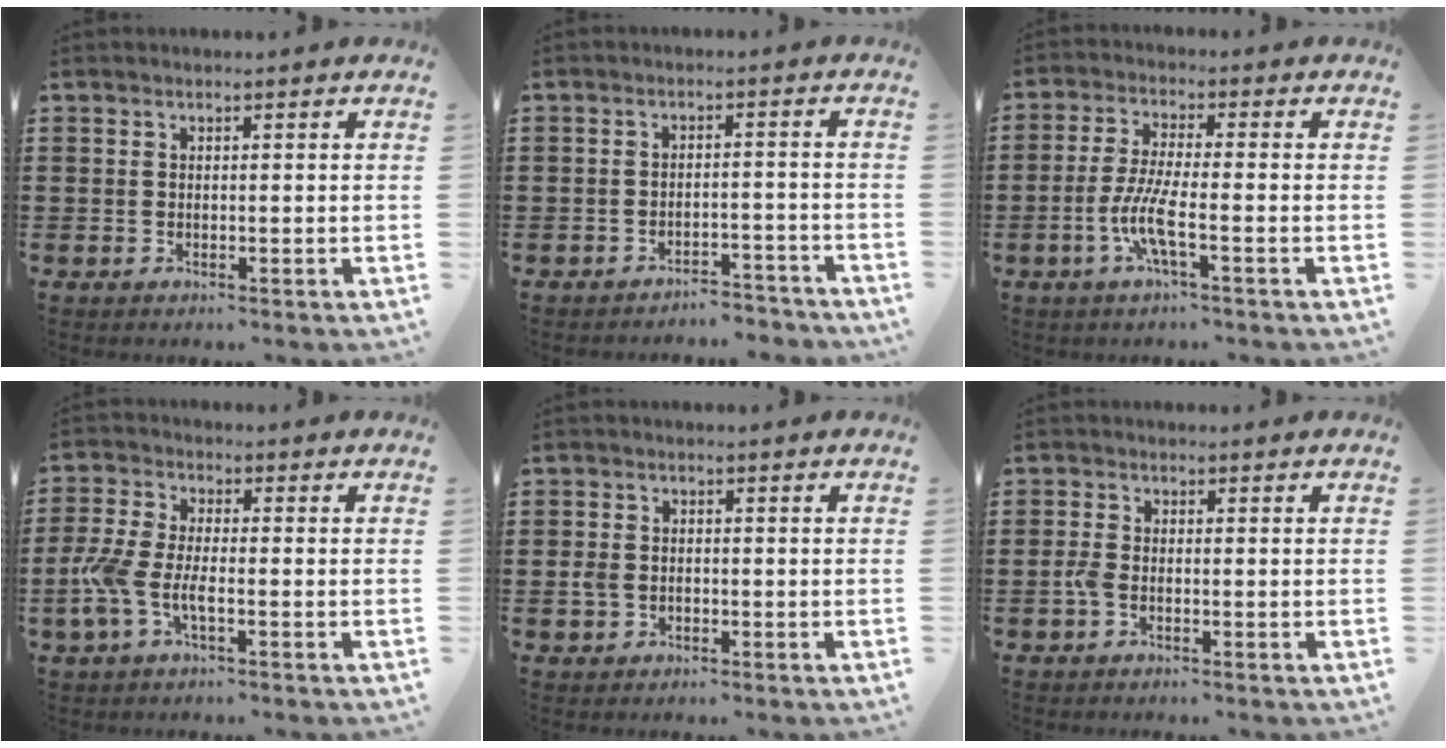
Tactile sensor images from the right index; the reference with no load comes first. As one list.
[{"total": 3.3, "force": [-3.3, 0.1, 0.4], "torque": [-0.012, -0.001, -0.068]}, {"total": 6.7, "force": [-2.5, 1.1, 6.1], "torque": [-0.138, -0.014, -0.054]}, {"total": 6.1, "force": [-2.0, 2.3, 5.2], "torque": [-0.138, -0.012, -0.046]}, {"total": 2.4, "force": [-0.7, 1.8, 1.3], "torque": [-0.042, -0.001, -0.020]}, {"total": 2.1, "force": [-0.9, 1.0, 1.7], "torque": [-0.046, -0.004, -0.020]}]